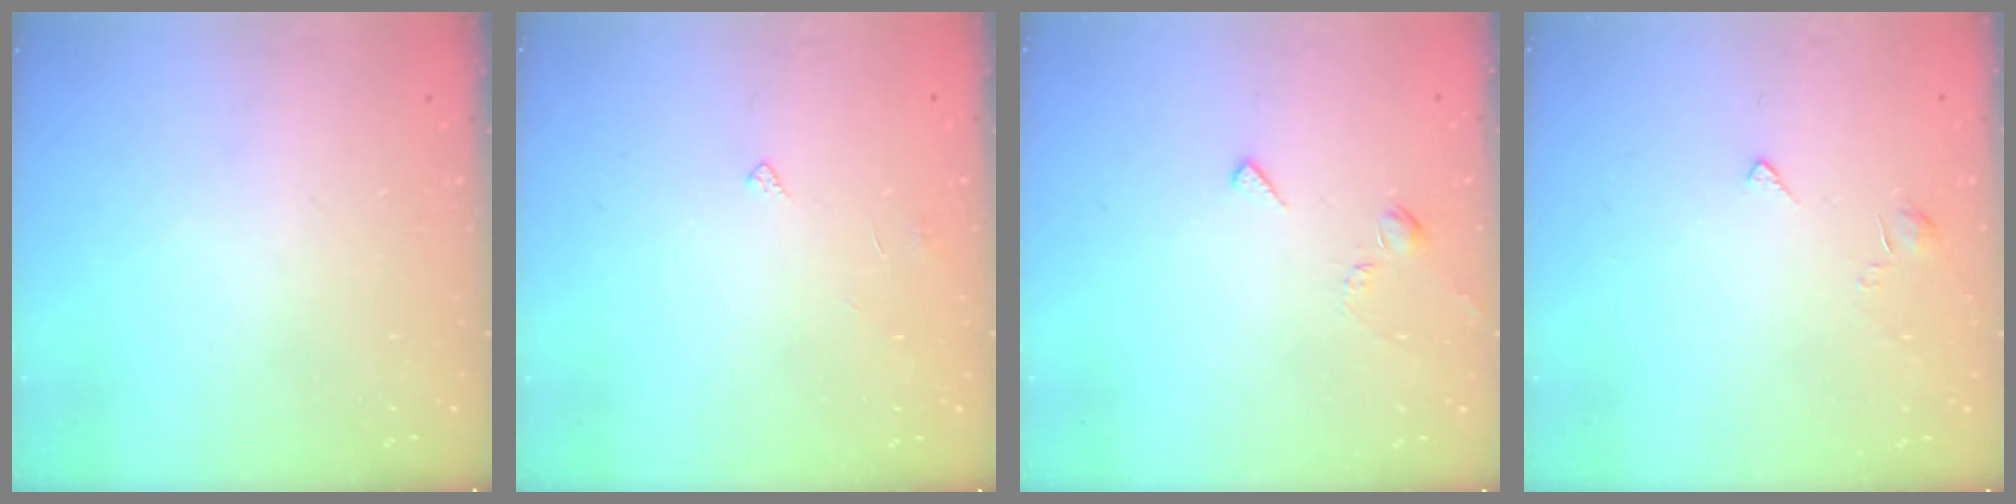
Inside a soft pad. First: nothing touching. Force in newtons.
{"total": 3.7, "press": 3.7, "slide": 0.2}
{"total": 4.9, "press": 4.8, "slide": 0.6}
{"total": 2.7, "press": 2.6, "slide": 0.5}